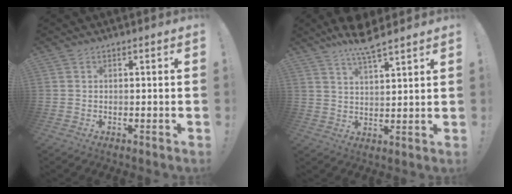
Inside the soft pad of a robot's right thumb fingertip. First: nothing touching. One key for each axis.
{"total": 8.1, "fx": 6.7, "fy": 1.1, "fz": 4.5, "tx": -0.076, "ty": -0.044, "tz": 0.118}